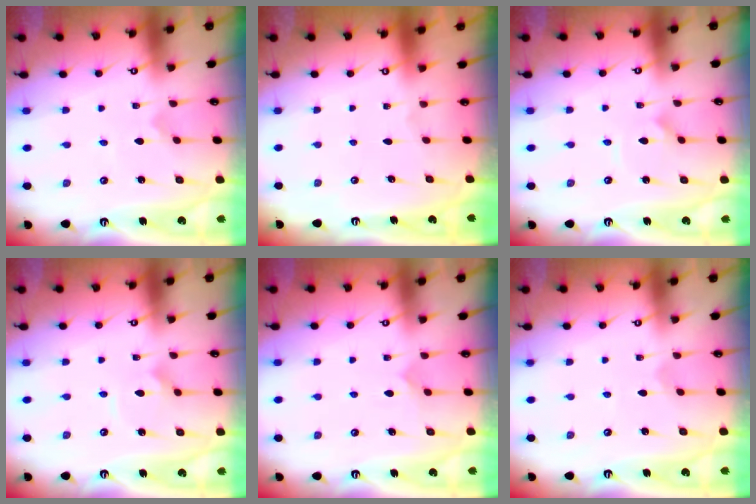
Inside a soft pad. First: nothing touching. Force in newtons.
{"total": 0.0}
{"total": 2.4, "press": 2.4, "slide": 0.1}
{"total": 2.7, "press": 2.7, "slide": 0.1}
{"total": 4.9, "press": 4.8, "slide": 0.6}
{"total": 1.2, "press": 1.1, "slide": 0.1}